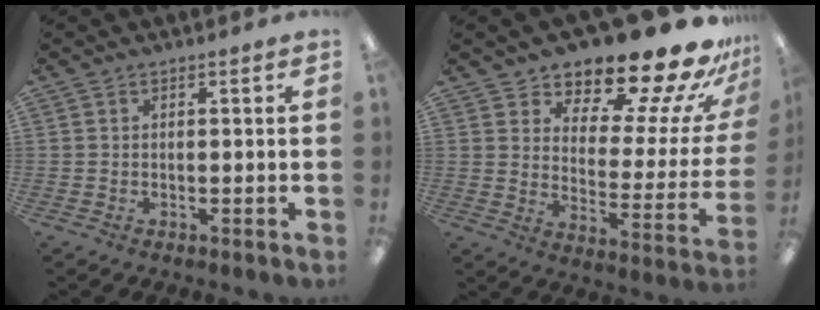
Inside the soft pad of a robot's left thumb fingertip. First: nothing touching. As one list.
[{"total": 17.7, "force": [15.1, 4.9, 7.8], "torque": [-0.111, -0.122, 0.247]}]